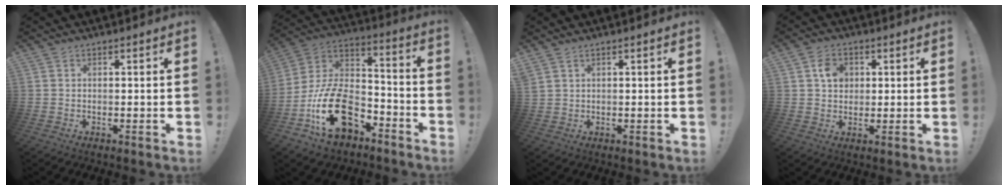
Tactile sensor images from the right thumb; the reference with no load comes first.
{"total": 23.4, "force": [-10.1, 14.7, 15.2], "torque": [-0.271, 0.063, -0.159]}
{"total": 1.3, "force": [0.8, 0.2, 1.0], "torque": [-0.026, 0.000, 0.017]}
{"total": 6.3, "force": [1.8, 5.1, 3.2], "torque": [-0.042, 0.003, 0.031]}